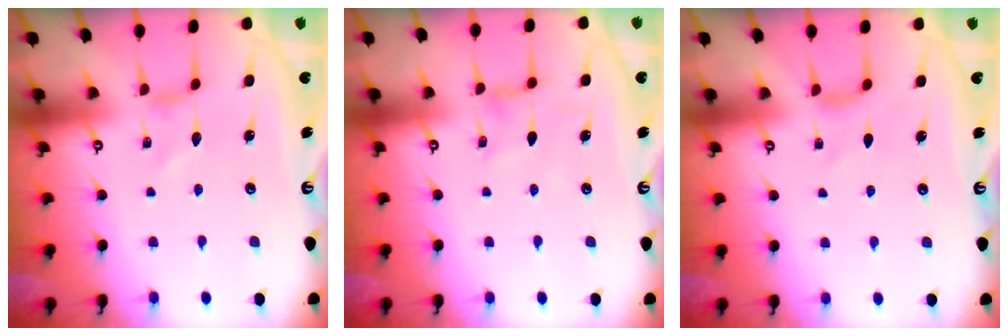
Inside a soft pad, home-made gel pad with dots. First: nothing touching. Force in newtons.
{"total": 1.2, "press": 1.2, "slide": 0.3}
{"total": 2.4, "press": 2.4, "slide": 0.5}